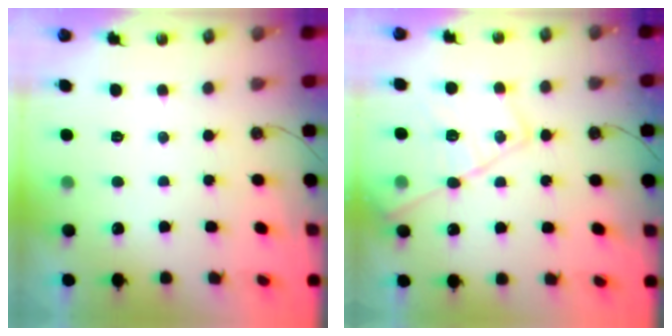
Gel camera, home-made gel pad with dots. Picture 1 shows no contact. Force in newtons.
{"total": 17.1, "press": 17.1, "slide": 1.1}